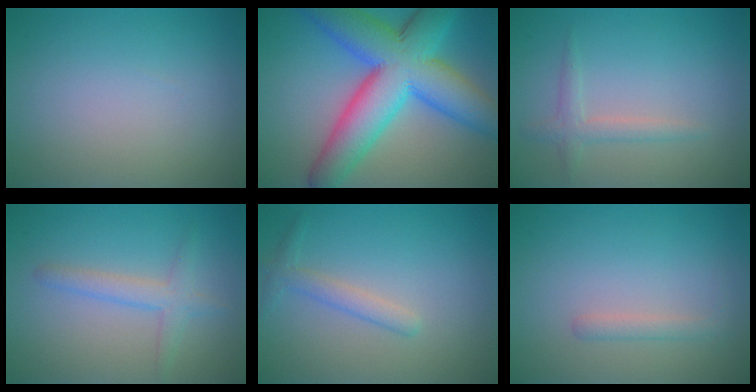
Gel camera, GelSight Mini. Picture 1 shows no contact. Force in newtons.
{"total": 12.6, "press": 12.6, "slide": 0.2}
{"total": 1.7, "press": 1.7, "slide": 0.1}
{"total": 2.4, "press": 2.4, "slide": 0.1}
{"total": 1.8, "press": 1.8, "slide": 0.1}
{"total": 1.2, "press": 1.2, "slide": 0.1}